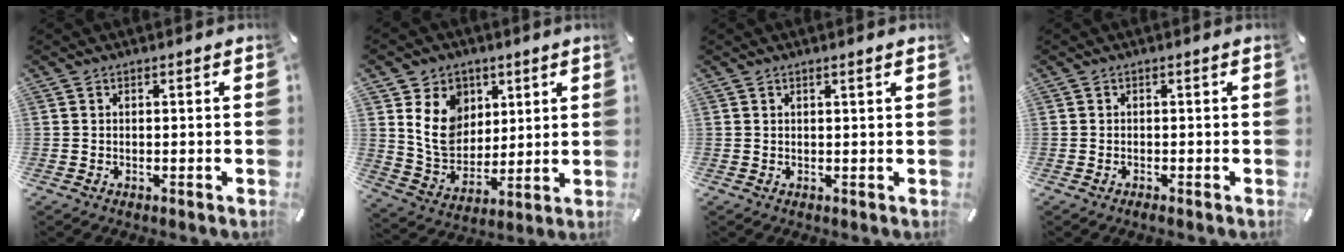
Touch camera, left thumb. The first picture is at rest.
{"total": 12.0, "force": [4.0, 10.1, 5.1], "torque": [-0.107, -0.014, 0.077]}
{"total": 1.0, "force": [0.6, -0.1, 0.8], "torque": [-0.013, -0.001, 0.011]}
{"total": 1.0, "force": [-0.5, 0.2, 0.9], "torque": [-0.014, -0.003, -0.009]}